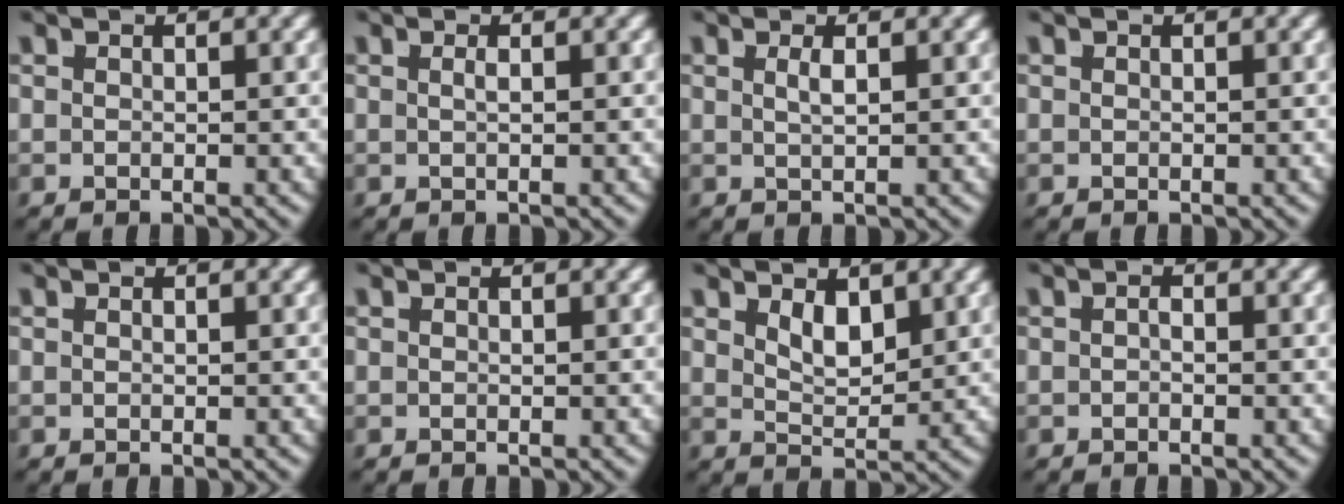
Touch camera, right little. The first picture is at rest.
{"total": 0.7, "force": [-0.2, -0.5, 0.4], "torque": [-0.007, -0.003, -0.001]}
{"total": 1.1, "force": [0.2, -0.7, 0.9], "torque": [-0.009, -0.005, 0.009]}
{"total": 0.0}
{"total": 0.0}
{"total": 0.0}
{"total": 2.4, "force": [1.8, 0.5, 1.5], "torque": [-0.017, -0.017, 0.038]}
{"total": 0.6, "force": [-0.5, -0.3, 0.1], "torque": [-0.001, -0.005, -0.005]}